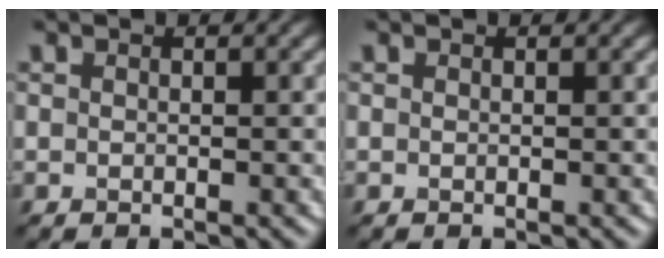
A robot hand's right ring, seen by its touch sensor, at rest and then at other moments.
{"total": 0.0}